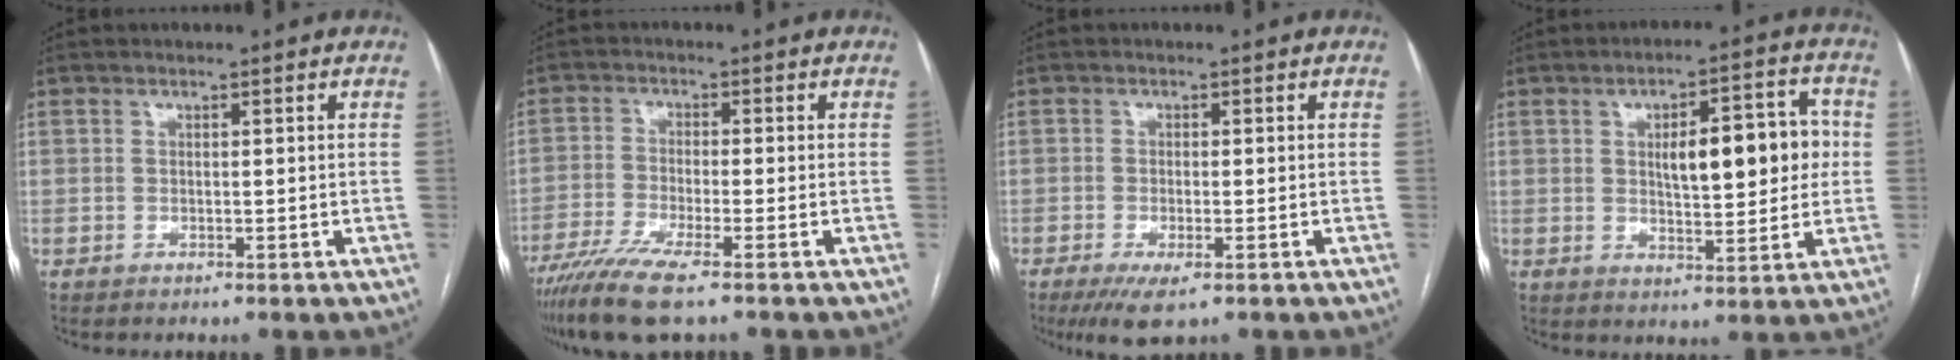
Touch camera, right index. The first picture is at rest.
{"total": 8.4, "force": [-6.0, 0.3, 5.9], "torque": [-0.111, -0.019, -0.108]}
{"total": 5.0, "force": [-2.9, 1.3, 3.9], "torque": [-0.065, -0.012, -0.043]}
{"total": 11.4, "force": [1.5, 3.8, 10.7], "torque": [-0.149, 0.025, 0.028]}